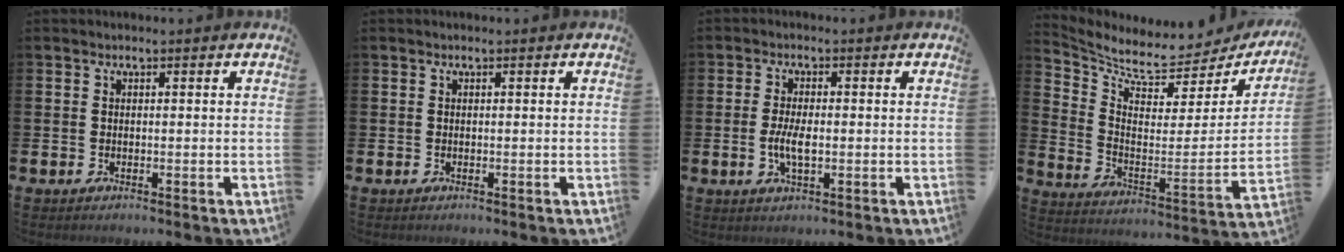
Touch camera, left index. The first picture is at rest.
{"total": 0.0}
{"total": 3.9, "force": [-0.7, 1.5, 3.5], "torque": [-0.068, 0.000, -0.017]}
{"total": 6.7, "force": [6.0, 2.2, 2.2], "torque": [-0.074, -0.059, 0.098]}